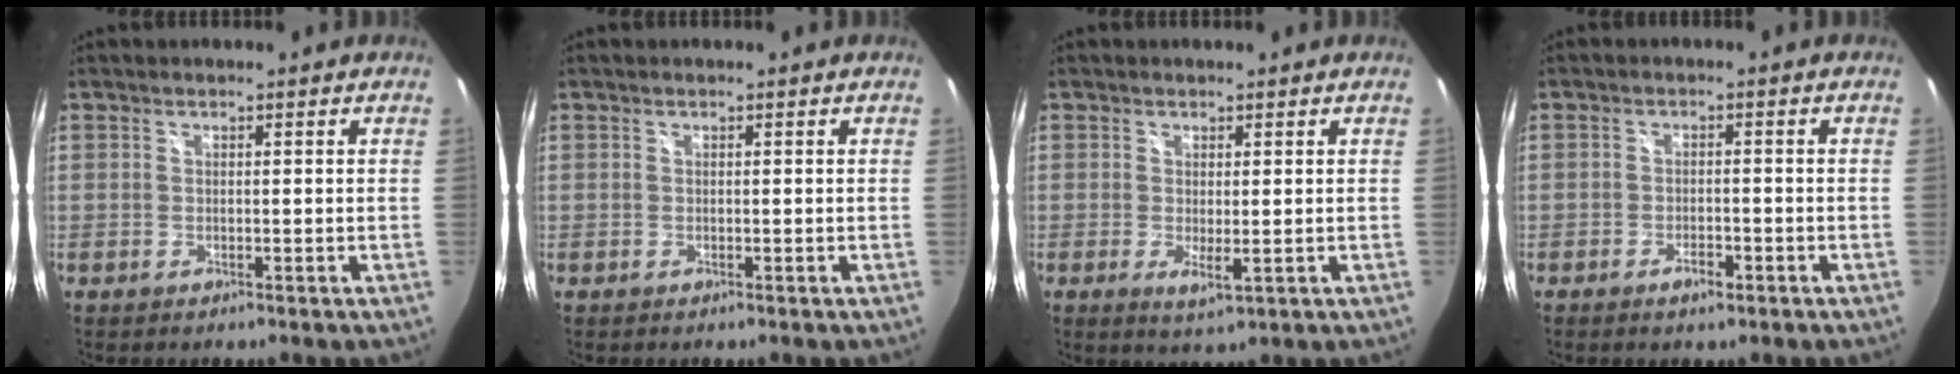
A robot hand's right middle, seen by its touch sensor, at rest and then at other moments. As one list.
[{"total": 0.0}, {"total": 2.9, "force": [0.0, 0.4, 2.9], "torque": [-0.049, -0.012, 0.001]}, {"total": 2.3, "force": [-1.4, 0.8, 1.7], "torque": [-0.035, -0.002, -0.025]}]